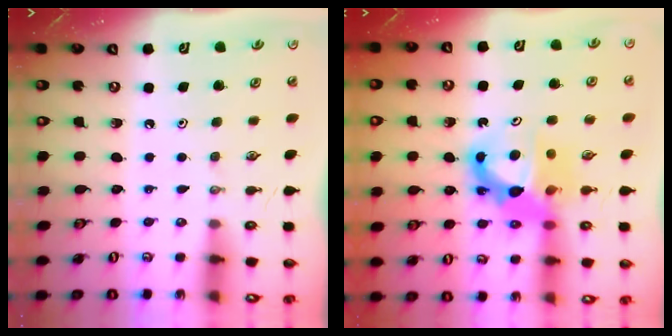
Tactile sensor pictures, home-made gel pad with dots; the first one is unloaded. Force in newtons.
{"total": 12.9, "press": 12.8, "slide": 1.5}